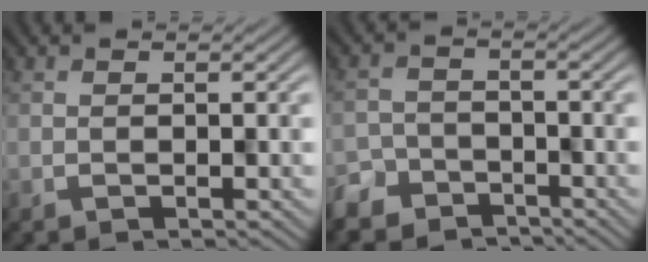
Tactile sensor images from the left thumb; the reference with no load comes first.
{"total": 6.0, "force": [-5.2, 3.1, 0.3], "torque": [-0.001, -0.008, -0.085]}